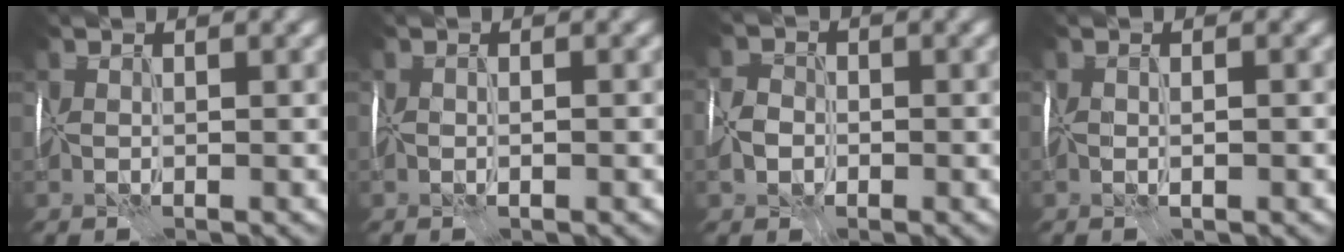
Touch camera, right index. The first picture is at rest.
{"total": 0.9, "force": [-0.8, 0.0, 0.3], "torque": [-0.003, -0.002, -0.014]}
{"total": 3.3, "force": [-1.4, 2.5, 1.7], "torque": [-0.038, -0.001, -0.031]}
{"total": 1.0, "force": [-0.9, 0.0, 0.6], "torque": [-0.010, -0.002, -0.016]}